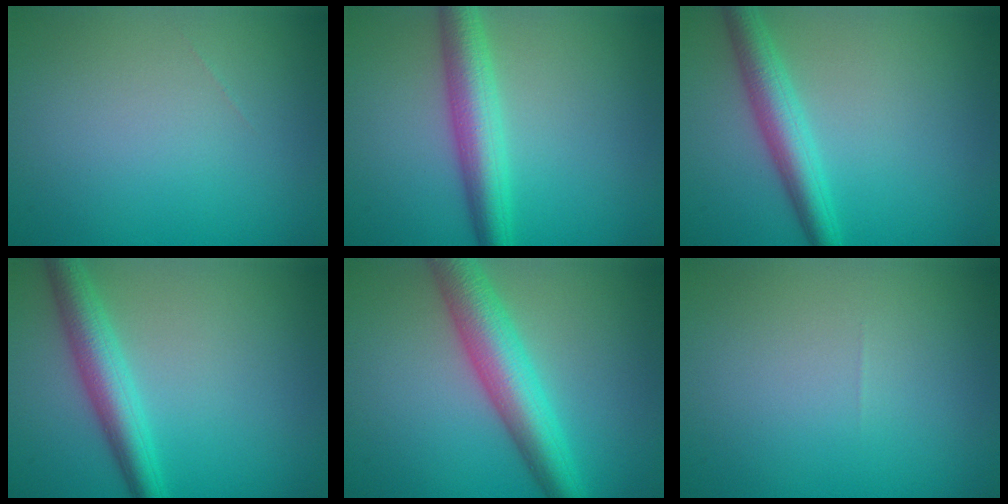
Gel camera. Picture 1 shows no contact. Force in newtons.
{"total": 5.0, "press": 5.0, "slide": 0.0}
{"total": 4.2, "press": 4.2, "slide": 0.1}
{"total": 4.5, "press": 4.5, "slide": 0.1}
{"total": 6.5, "press": 6.5, "slide": 0.1}
{"total": 0.0}